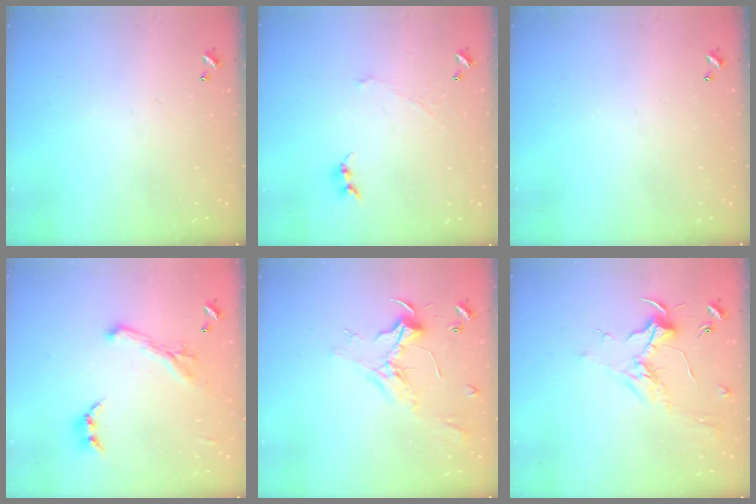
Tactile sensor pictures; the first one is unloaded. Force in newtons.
{"total": 0.0}
{"total": 0.0}
{"total": 2.1, "press": 1.7, "slide": 1.2}
{"total": 2.3, "press": 2.2, "slide": 0.8}
{"total": 1.8, "press": 1.6, "slide": 0.6}